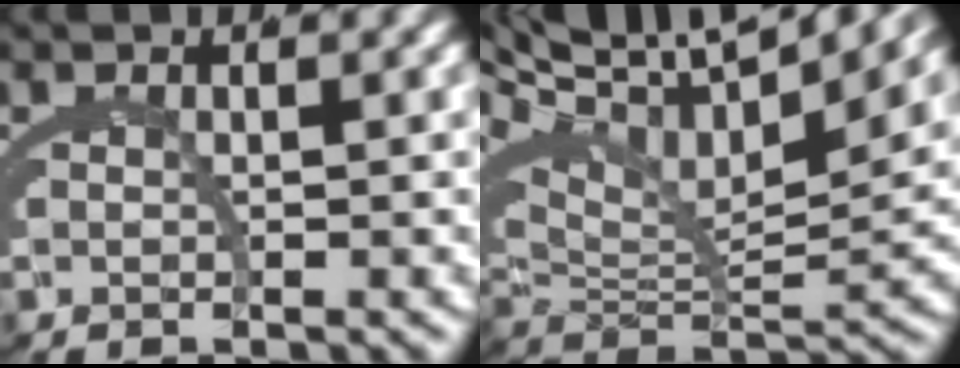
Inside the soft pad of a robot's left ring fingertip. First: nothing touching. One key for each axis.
{"total": 11.1, "fx": 6.0, "fy": 4.7, "fz": 8.1, "tx": -0.117, "ty": 0.025, "tz": 0.091}